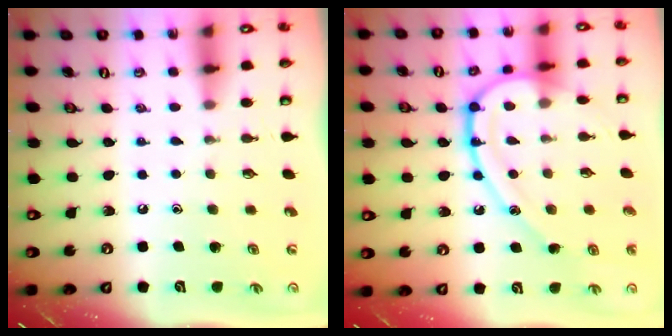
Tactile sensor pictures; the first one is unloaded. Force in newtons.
{"total": 15.4, "press": 15.4, "slide": 0.3}